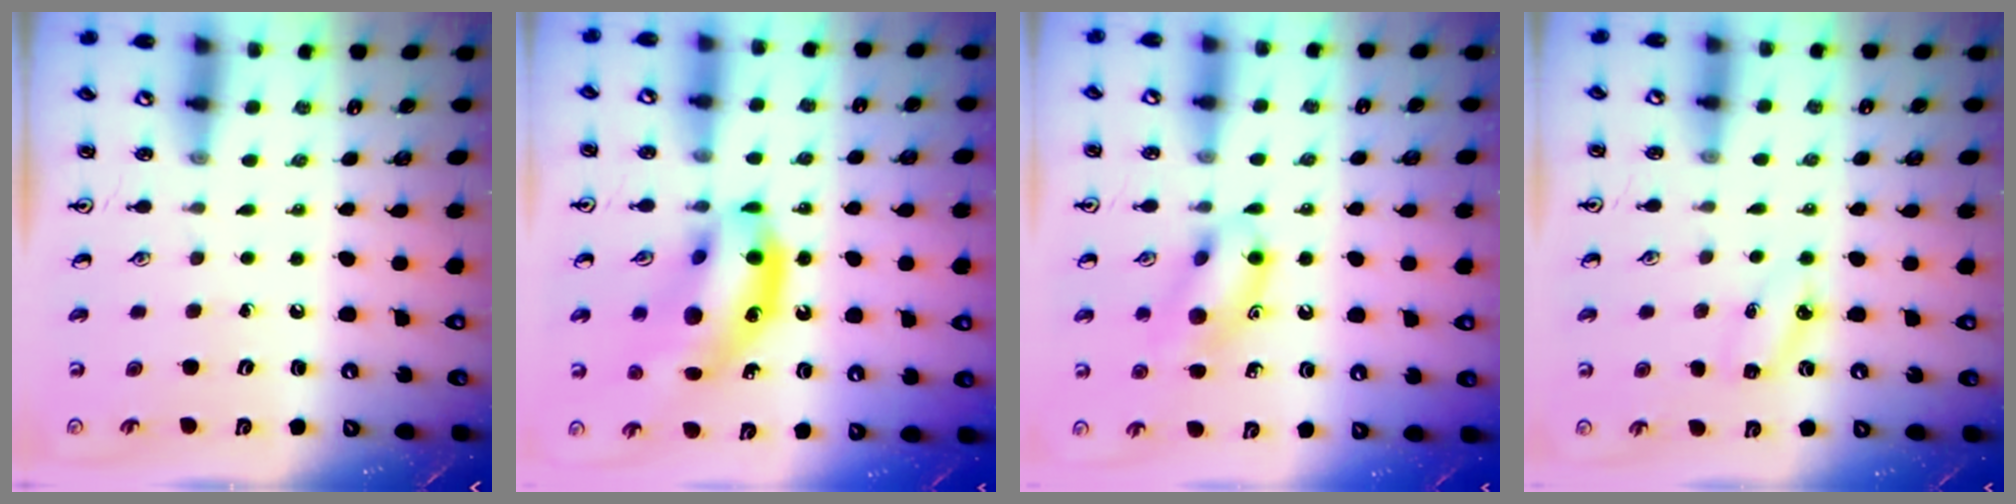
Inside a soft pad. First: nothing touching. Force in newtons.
{"total": 16.0, "press": 15.4, "slide": 4.2}
{"total": 11.8, "press": 11.7, "slide": 1.7}
{"total": 4.2, "press": 4.0, "slide": 1.2}